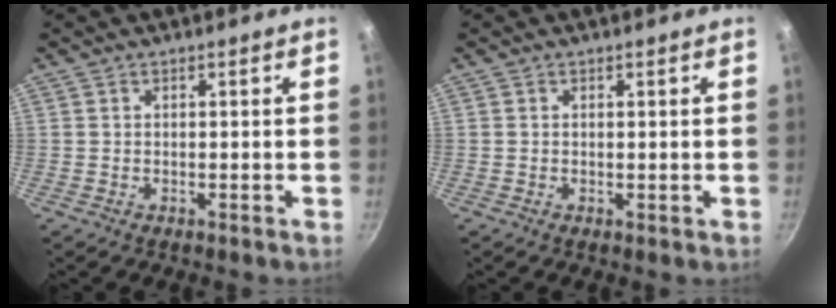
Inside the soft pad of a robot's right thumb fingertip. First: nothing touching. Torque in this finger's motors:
{"motor_torque": [0.21, -0.30, 0.51, -0.16, -0.02]}